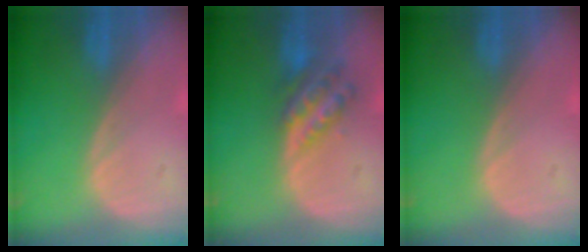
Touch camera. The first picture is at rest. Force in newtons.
{"total": 6.1, "press": 5.4, "slide": 2.9}
{"total": 0.0}